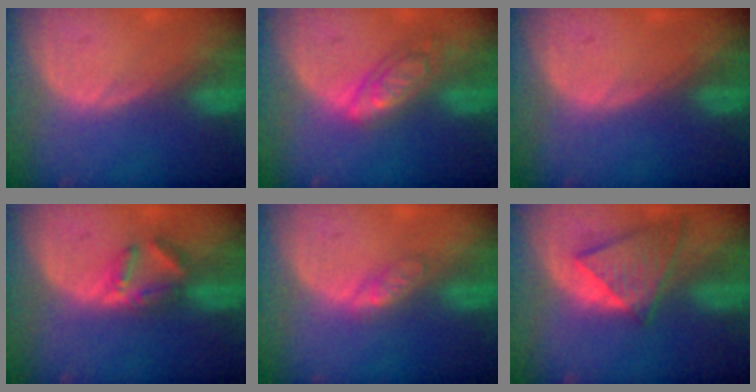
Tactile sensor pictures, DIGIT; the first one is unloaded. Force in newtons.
{"total": 6.4, "press": 5.7, "slide": 3.0}
{"total": 0.0}
{"total": 4.4, "press": 4.3, "slide": 1.1}
{"total": 2.7, "press": 2.7, "slide": 0.3}
{"total": 8.0, "press": 7.2, "slide": 3.5}